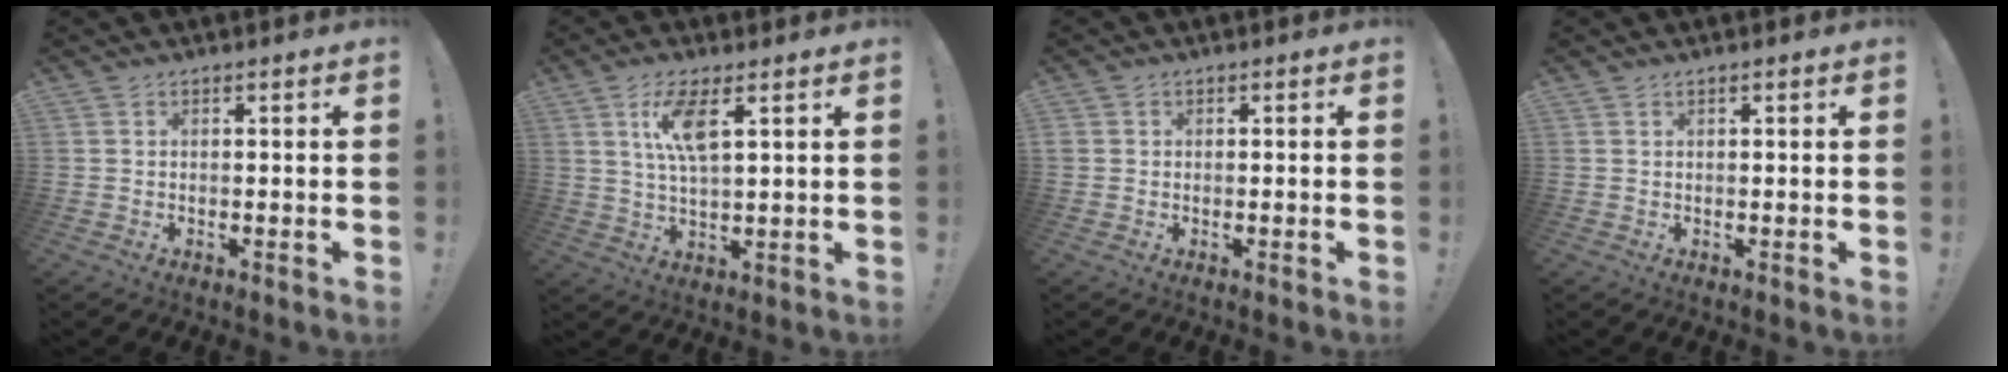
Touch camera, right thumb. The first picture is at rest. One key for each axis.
{"total": 9.3, "fx": 3.9, "fy": 2.8, "fz": 8.0, "tx": -0.145, "ty": -0.003, "tz": 0.066}
{"total": 0.8, "fx": -0.1, "fy": 0.7, "fz": 0.3, "tx": -0.006, "ty": 0.003, "tz": -0.002}
{"total": 0.0}